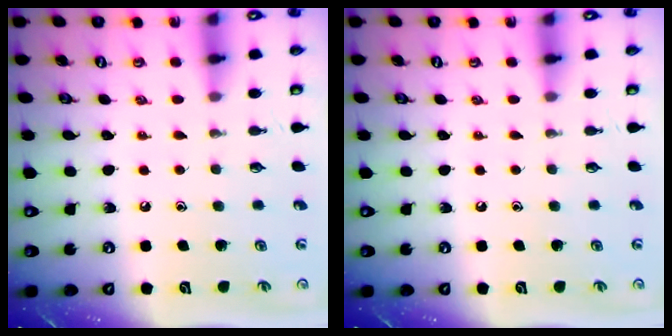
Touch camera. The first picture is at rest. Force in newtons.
{"total": 0.0}